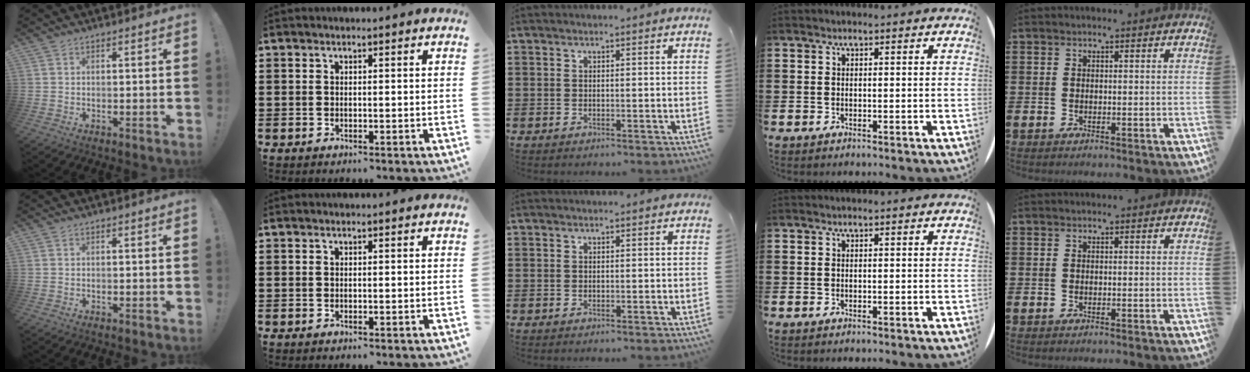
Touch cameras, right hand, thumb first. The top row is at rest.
{}